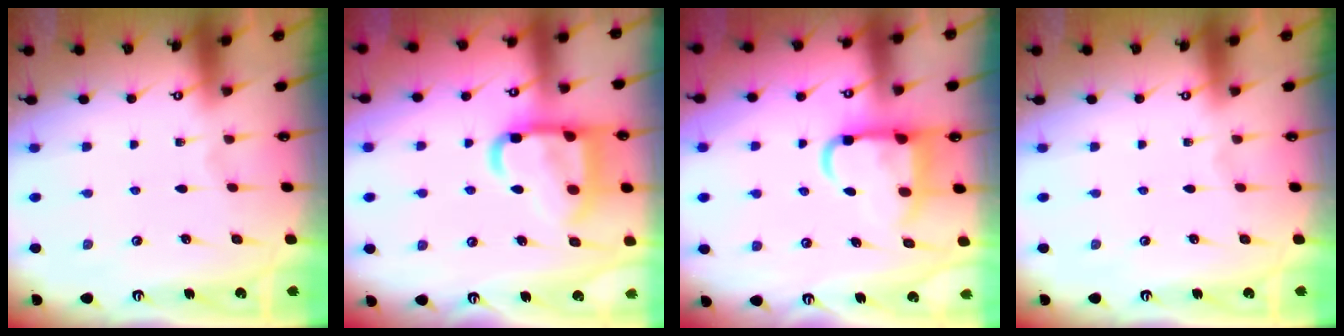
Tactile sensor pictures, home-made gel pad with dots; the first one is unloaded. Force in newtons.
{"total": 19.1, "press": 18.9, "slide": 2.0}
{"total": 10.7, "press": 10.6, "slide": 1.6}
{"total": 0.0}